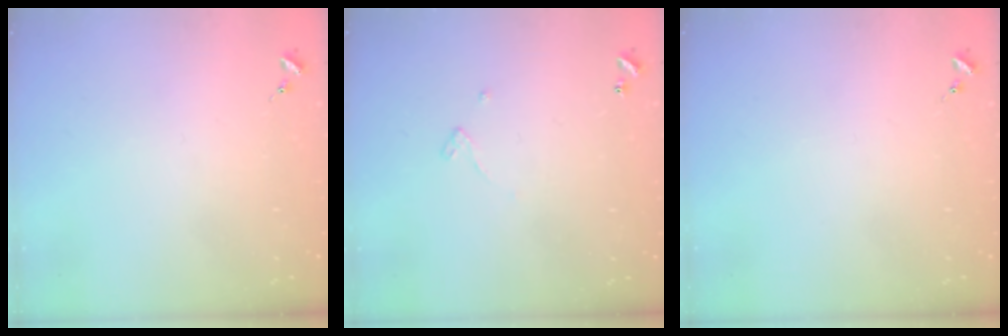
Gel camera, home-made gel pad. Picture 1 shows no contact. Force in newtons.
{"total": 3.2, "press": 3.2, "slide": 0.2}
{"total": 0.0}